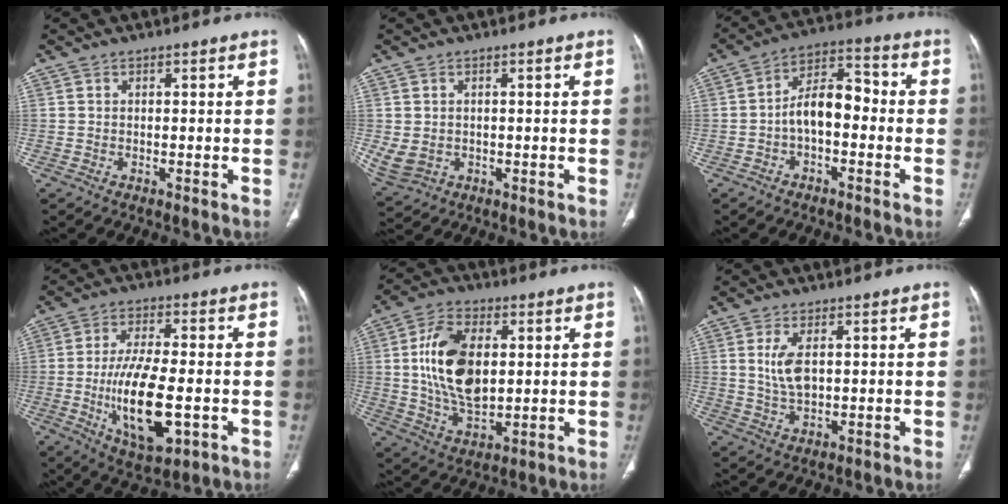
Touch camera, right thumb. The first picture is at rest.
{"total": 5.0, "force": [-0.2, 4.1, 2.9], "torque": [-0.067, -0.001, 0.015]}
{"total": 9.0, "force": [-1.6, 5.1, 7.3], "torque": [-0.108, 0.043, -0.038]}
{"total": 15.5, "force": [-3.3, 6.3, 13.8], "torque": [-0.245, -0.003, -0.047]}
{"total": 15.1, "force": [2.0, 8.6, 12.3], "torque": [-0.219, -0.006, 0.042]}
{"total": 5.4, "force": [1.1, 2.6, 4.6], "torque": [-0.098, -0.007, 0.028]}